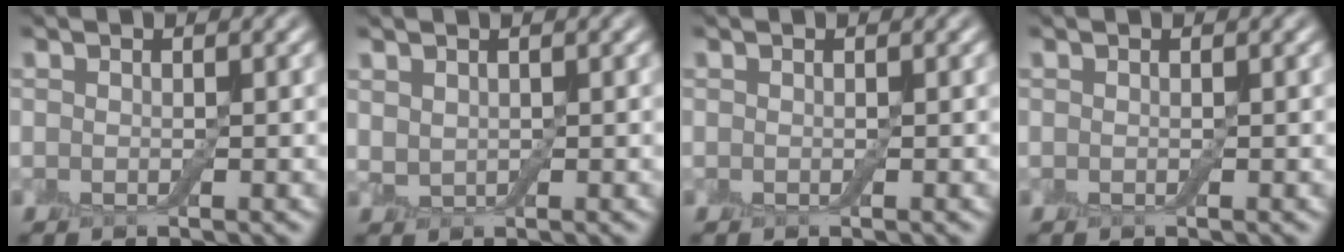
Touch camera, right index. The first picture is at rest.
{"total": 1.3, "force": [0.7, 0.8, 0.6], "torque": [-0.014, 0.000, 0.019]}
{"total": 0.0}
{"total": 0.0}